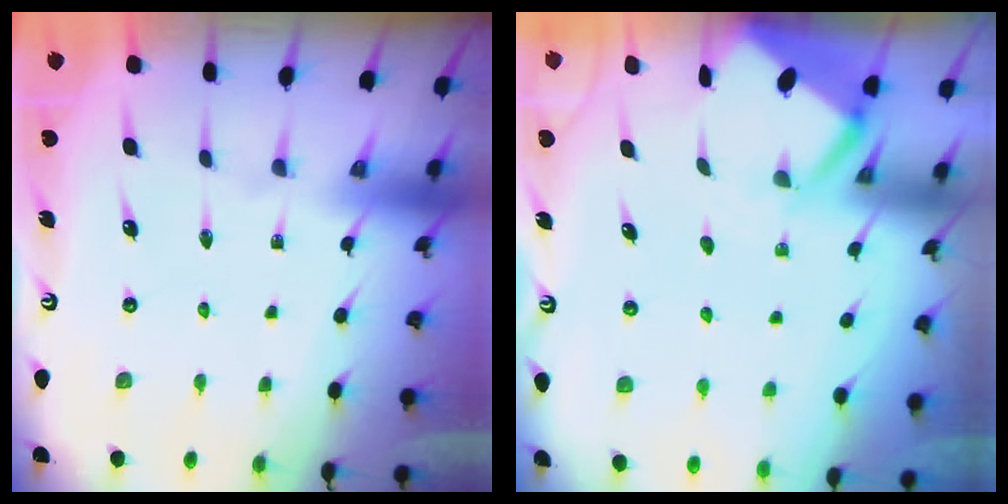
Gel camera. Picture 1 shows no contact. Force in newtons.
{"total": 2.6, "press": 2.6, "slide": 0.3}